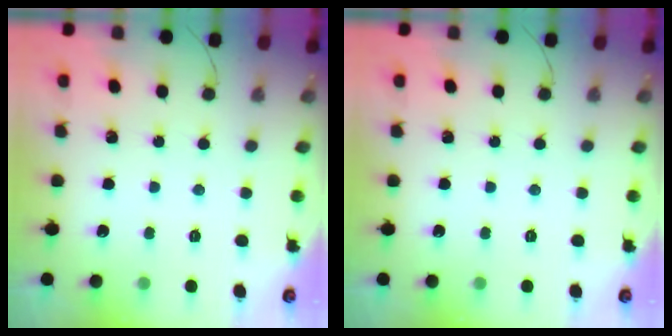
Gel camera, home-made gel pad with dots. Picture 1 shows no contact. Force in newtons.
{"total": 0.0}